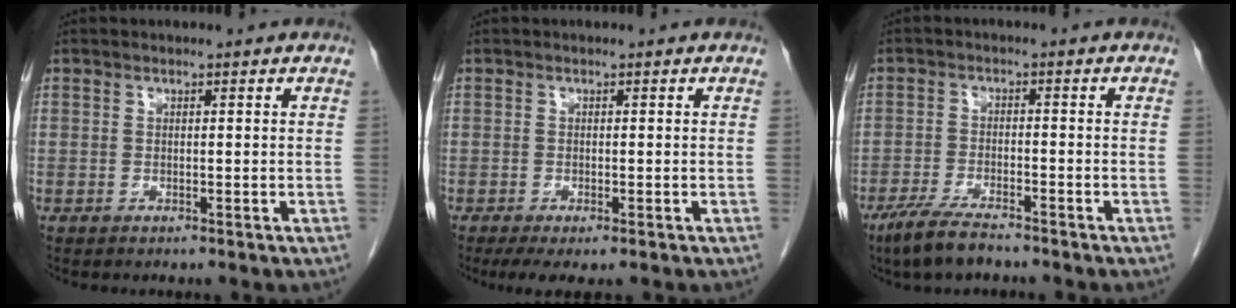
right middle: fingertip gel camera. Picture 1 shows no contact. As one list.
[{"total": 4.6, "force": [-3.1, 1.2, 3.1], "torque": [-0.051, -0.016, -0.045]}, {"total": 6.2, "force": [-4.8, 1.0, 3.7], "torque": [-0.079, -0.013, -0.088]}]